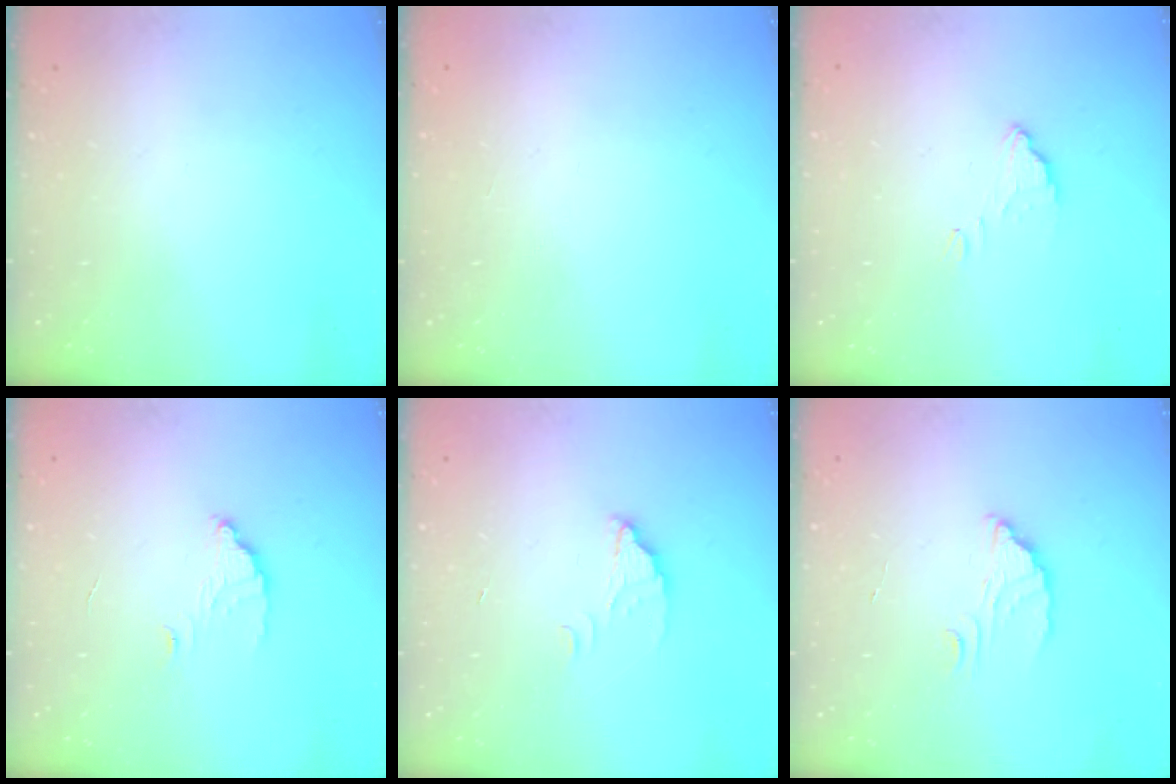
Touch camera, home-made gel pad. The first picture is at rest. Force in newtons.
{"total": 2.2, "press": 2.2, "slide": 0.1}
{"total": 4.4, "press": 4.4, "slide": 0.4}
{"total": 2.6, "press": 2.6, "slide": 0.1}
{"total": 2.7, "press": 2.7, "slide": 0.1}
{"total": 2.6, "press": 2.6, "slide": 0.1}